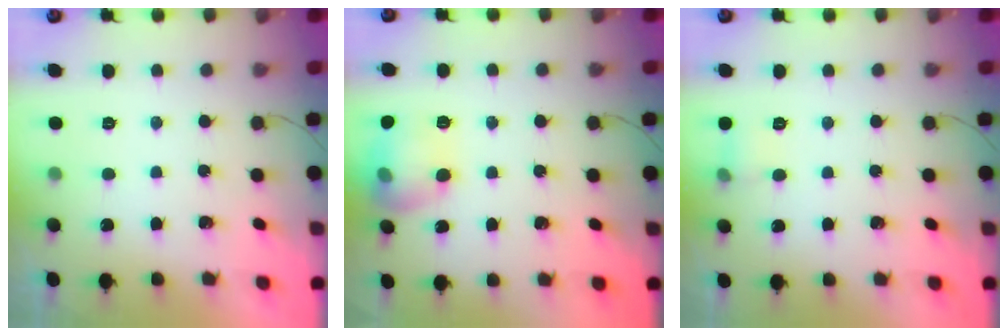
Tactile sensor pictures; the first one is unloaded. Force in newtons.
{"total": 12.8, "press": 12.7, "slide": 1.1}
{"total": 5.2, "press": 5.0, "slide": 1.2}